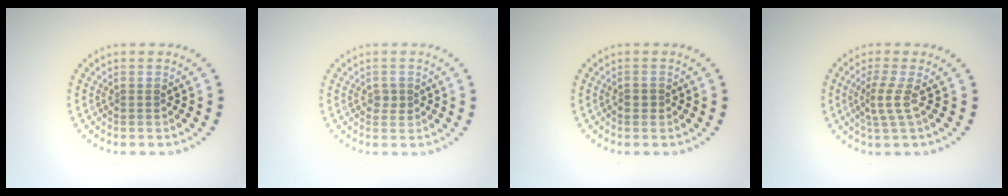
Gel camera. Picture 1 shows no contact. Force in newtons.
{"total": 1.1, "press": 1.1, "slide": 0.3}
{"total": 1.0, "press": 1.0, "slide": 0.3}
{"total": 2.3, "press": 1.5, "slide": 1.7}